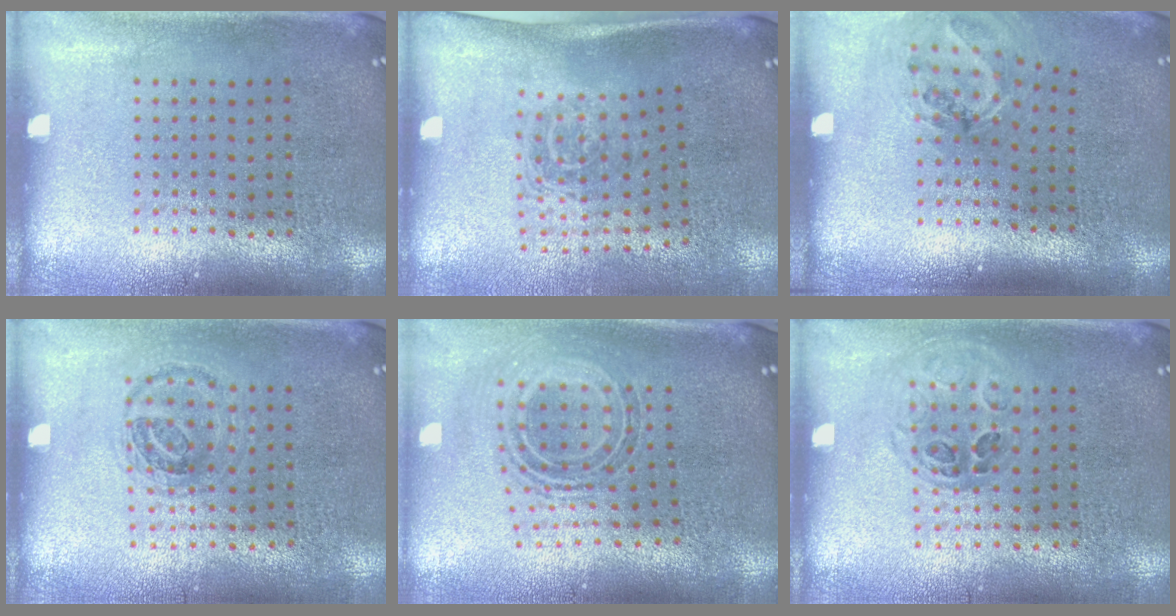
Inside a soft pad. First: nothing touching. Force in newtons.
{"total": 1.7, "press": 1.1, "slide": 1.3}
{"total": 1.2, "press": 1.0, "slide": 0.6}
{"total": 1.0, "press": 1.0, "slide": 0.3}
{"total": 1.0, "press": 0.9, "slide": 0.5}
{"total": 1.0, "press": 0.9, "slide": 0.4}